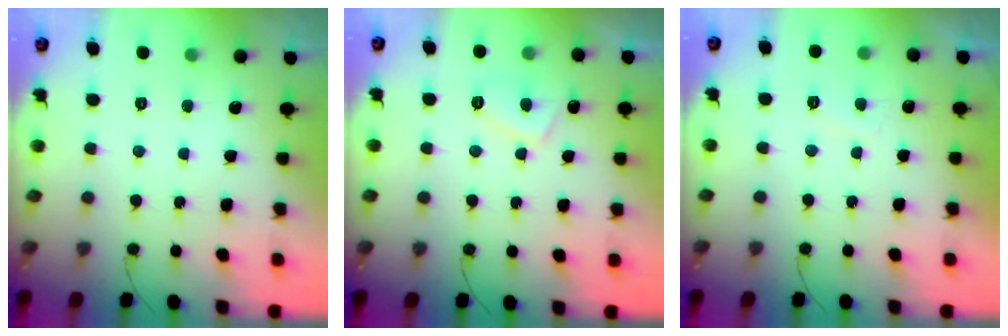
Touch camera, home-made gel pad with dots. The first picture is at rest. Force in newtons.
{"total": 3.6, "press": 3.5, "slide": 0.9}
{"total": 1.6, "press": 1.4, "slide": 0.7}